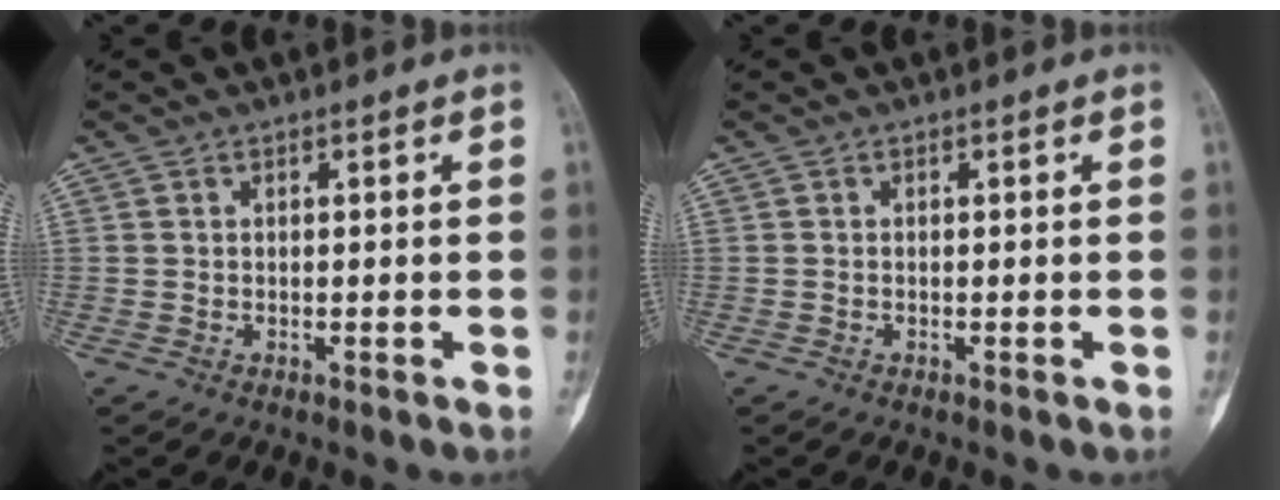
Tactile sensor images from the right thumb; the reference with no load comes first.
{"total": 0.0}